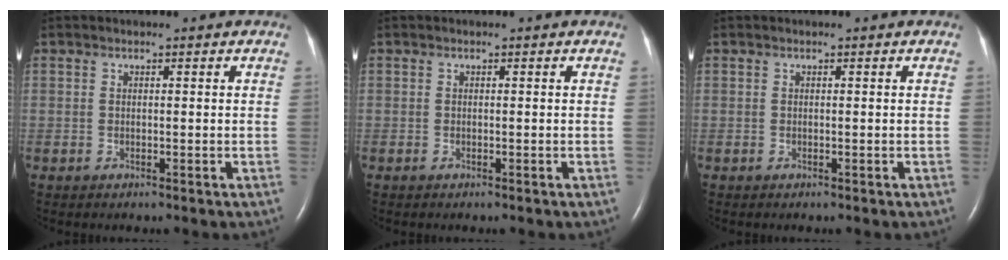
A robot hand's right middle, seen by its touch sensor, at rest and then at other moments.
{"total": 0.0}
{"total": 0.0}